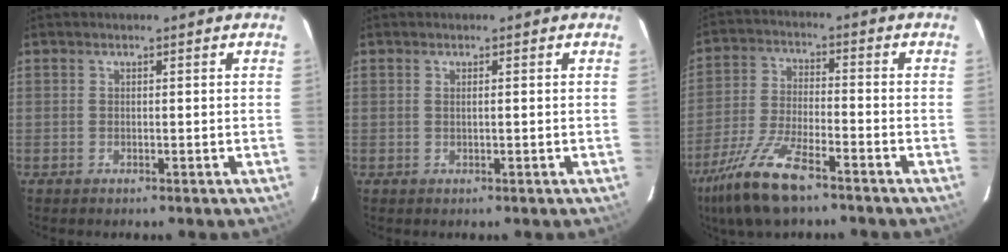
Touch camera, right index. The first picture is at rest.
{"total": 0.7, "force": [0.1, -0.2, 0.6], "torque": [-0.012, 0.002, 0.000]}
{"total": 13.3, "force": [-9.1, 3.8, 8.9], "torque": [-0.196, -0.024, -0.176]}